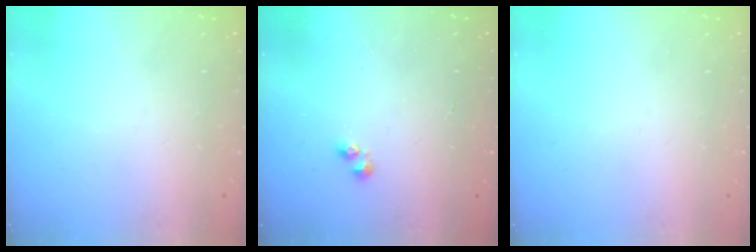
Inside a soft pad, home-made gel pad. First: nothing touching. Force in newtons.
{"total": 2.3, "press": 2.2, "slide": 0.3}
{"total": 0.0}